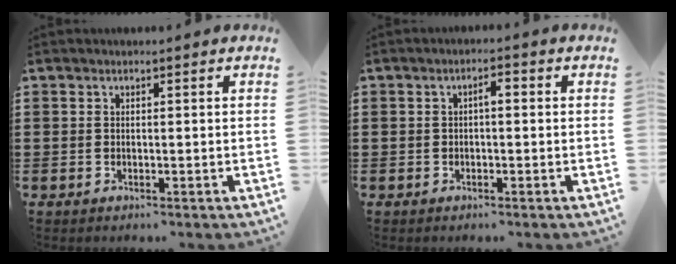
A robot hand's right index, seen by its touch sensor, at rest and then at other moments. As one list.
[{"total": 1.7, "force": [-0.2, 0.6, 1.6], "torque": [-0.031, 0.004, -0.005]}]